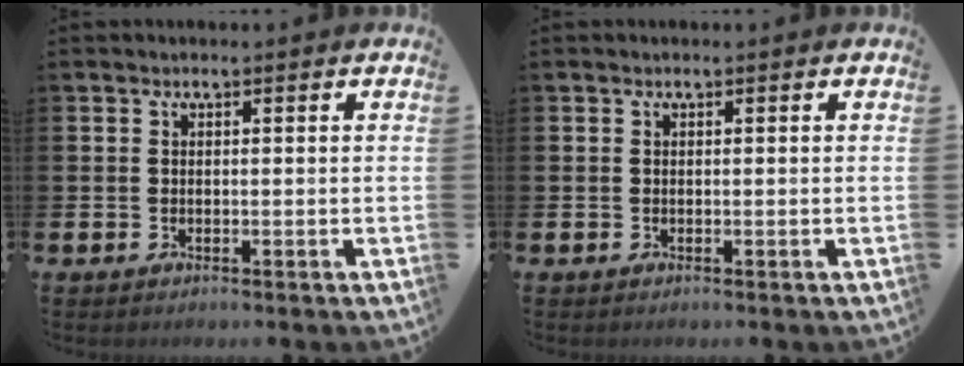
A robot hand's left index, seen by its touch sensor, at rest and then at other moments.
{"total": 0.0}